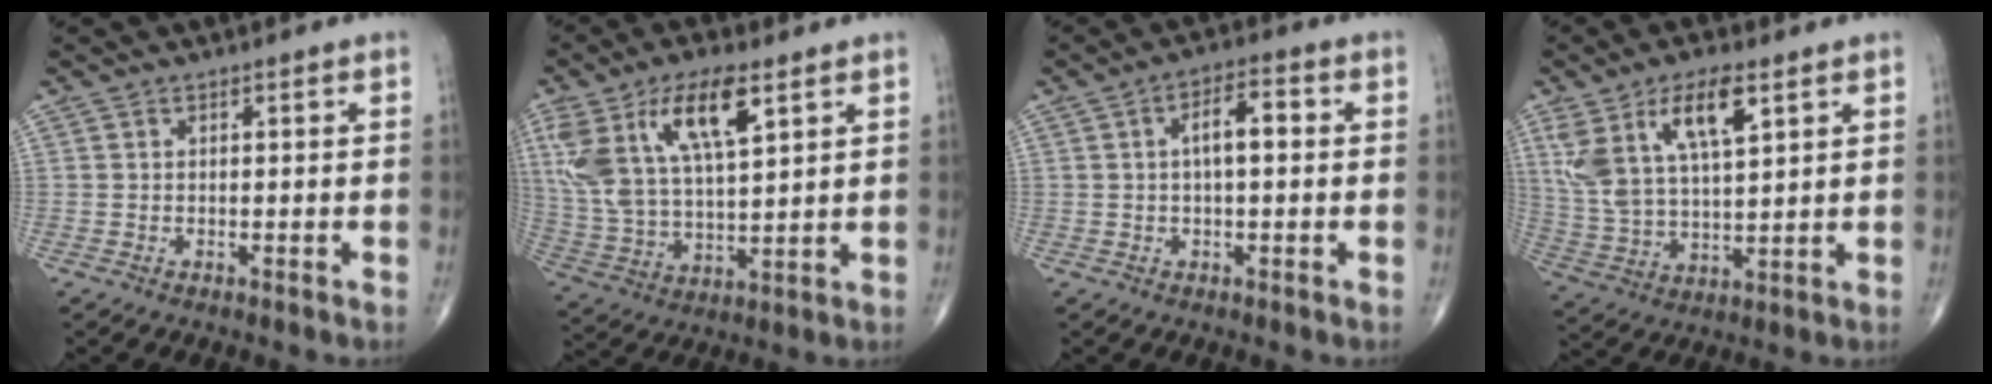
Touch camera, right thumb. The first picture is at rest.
{"total": 17.9, "force": [8.0, 7.3, 14.3], "torque": [-0.281, -0.015, 0.154]}
{"total": 6.2, "force": [0.8, 2.5, 5.6], "torque": [-0.087, 0.016, 0.005]}
{"total": 14.3, "force": [6.7, 5.7, 11.3], "torque": [-0.218, -0.015, 0.132]}